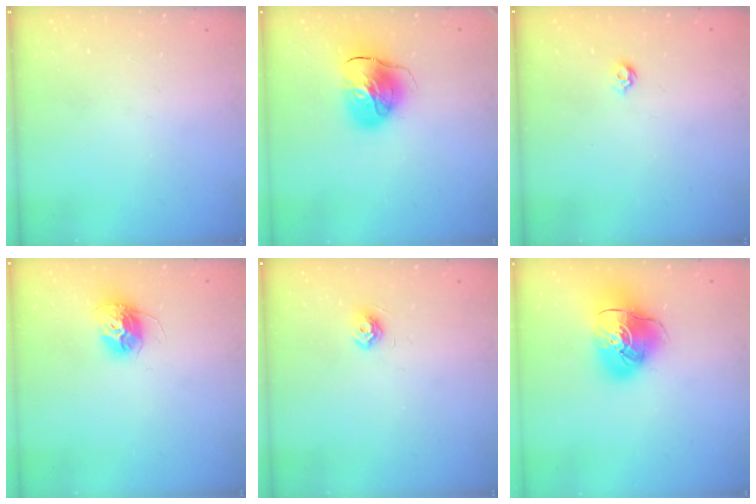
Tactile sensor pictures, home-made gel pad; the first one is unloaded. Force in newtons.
{"total": 11.2, "press": 11.1, "slide": 1.5}
{"total": 4.4, "press": 4.3, "slide": 0.9}
{"total": 12.4, "press": 12.4, "slide": 1.0}
{"total": 7.6, "press": 7.5, "slide": 1.1}
{"total": 12.3, "press": 12.2, "slide": 1.9}